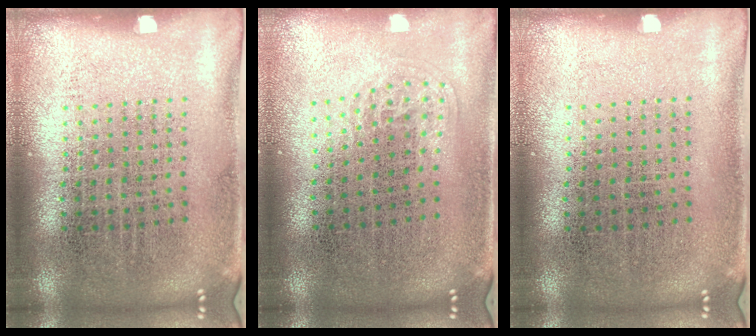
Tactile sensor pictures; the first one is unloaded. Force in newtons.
{"total": 1.0, "press": 0.7, "slide": 0.7}
{"total": 0.0}